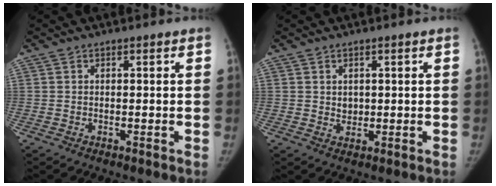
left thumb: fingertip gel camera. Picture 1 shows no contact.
{"total": 1.9, "force": [0.5, 1.6, 0.9], "torque": [-0.006, -0.004, 0.013]}